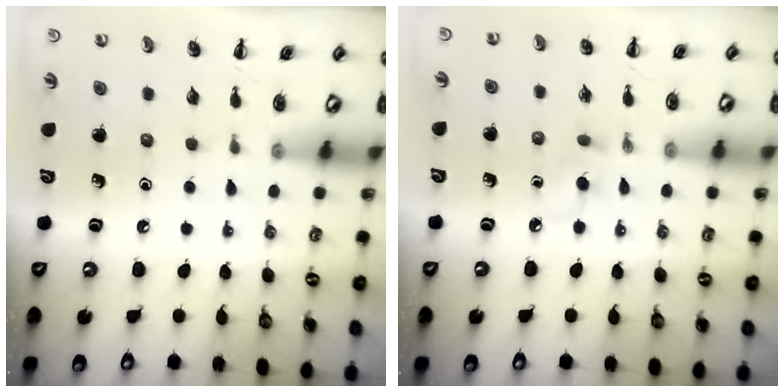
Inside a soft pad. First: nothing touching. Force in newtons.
{"total": 3.6, "press": 3.3, "slide": 1.5}